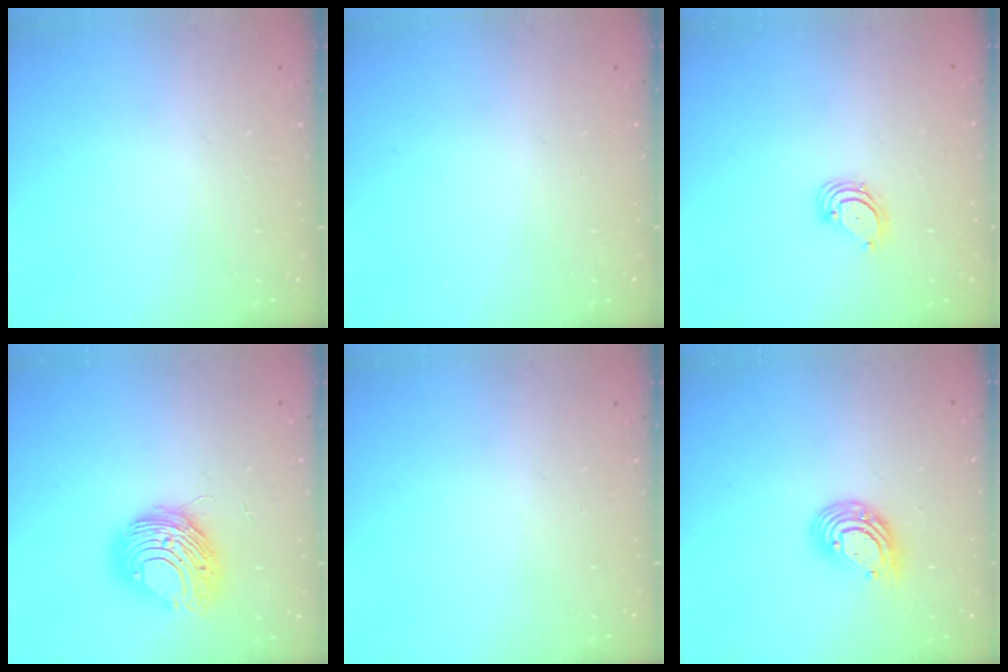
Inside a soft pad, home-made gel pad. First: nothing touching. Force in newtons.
{"total": 0.0}
{"total": 3.6, "press": 3.6, "slide": 0.3}
{"total": 10.5, "press": 10.5, "slide": 1.3}
{"total": 0.0}
{"total": 9.4, "press": 9.4, "slide": 0.8}